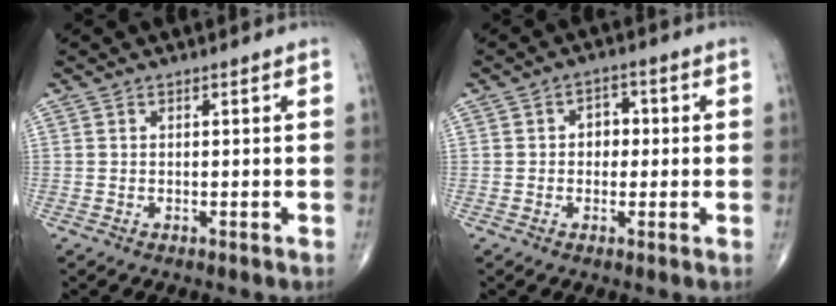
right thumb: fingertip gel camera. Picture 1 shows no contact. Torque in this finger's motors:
{"motor_torque": [-0.06, 0.05, 0.16, 0.11, 0.00]}